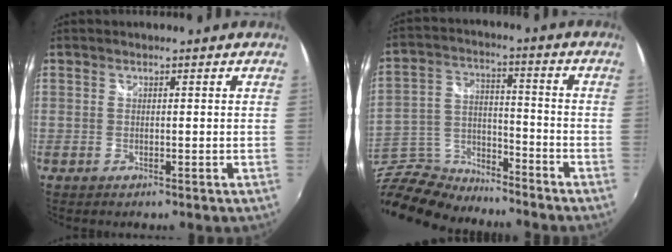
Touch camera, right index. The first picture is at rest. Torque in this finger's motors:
{"motor_torque": [-0.33, -0.47, 0.07, 0.01]}